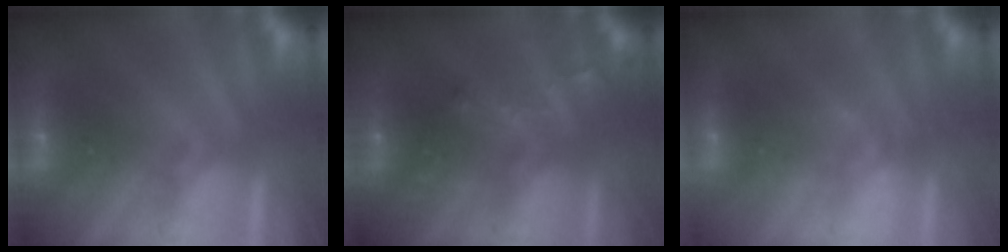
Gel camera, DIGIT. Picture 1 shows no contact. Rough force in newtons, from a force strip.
{"total": 2.8}
{"total": 2.1}